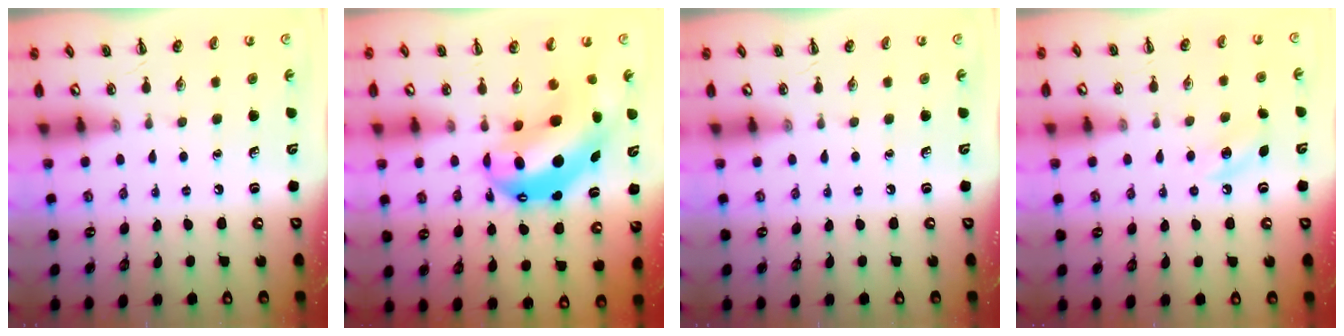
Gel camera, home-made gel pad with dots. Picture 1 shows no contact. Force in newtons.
{"total": 11.2, "press": 10.8, "slide": 2.7}
{"total": 0.0}
{"total": 5.5, "press": 5.3, "slide": 1.6}